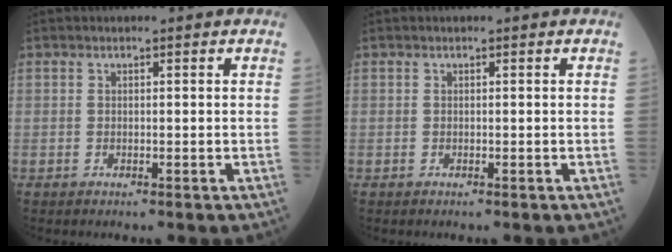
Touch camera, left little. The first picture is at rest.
{"total": 0.0}